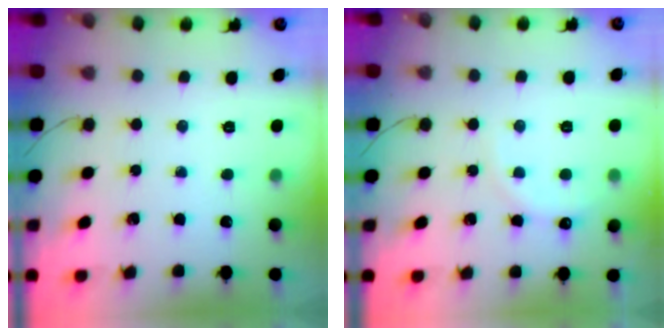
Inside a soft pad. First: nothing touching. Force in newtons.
{"total": 6.0, "press": 5.9, "slide": 1.4}